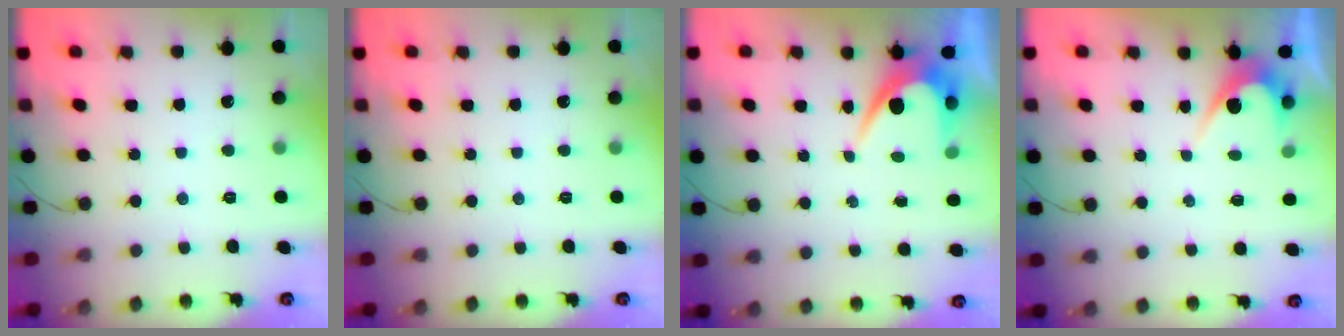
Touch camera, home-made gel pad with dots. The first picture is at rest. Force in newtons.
{"total": 0.0}
{"total": 6.2, "press": 6.2, "slide": 0.3}
{"total": 3.7, "press": 3.7, "slide": 0.2}